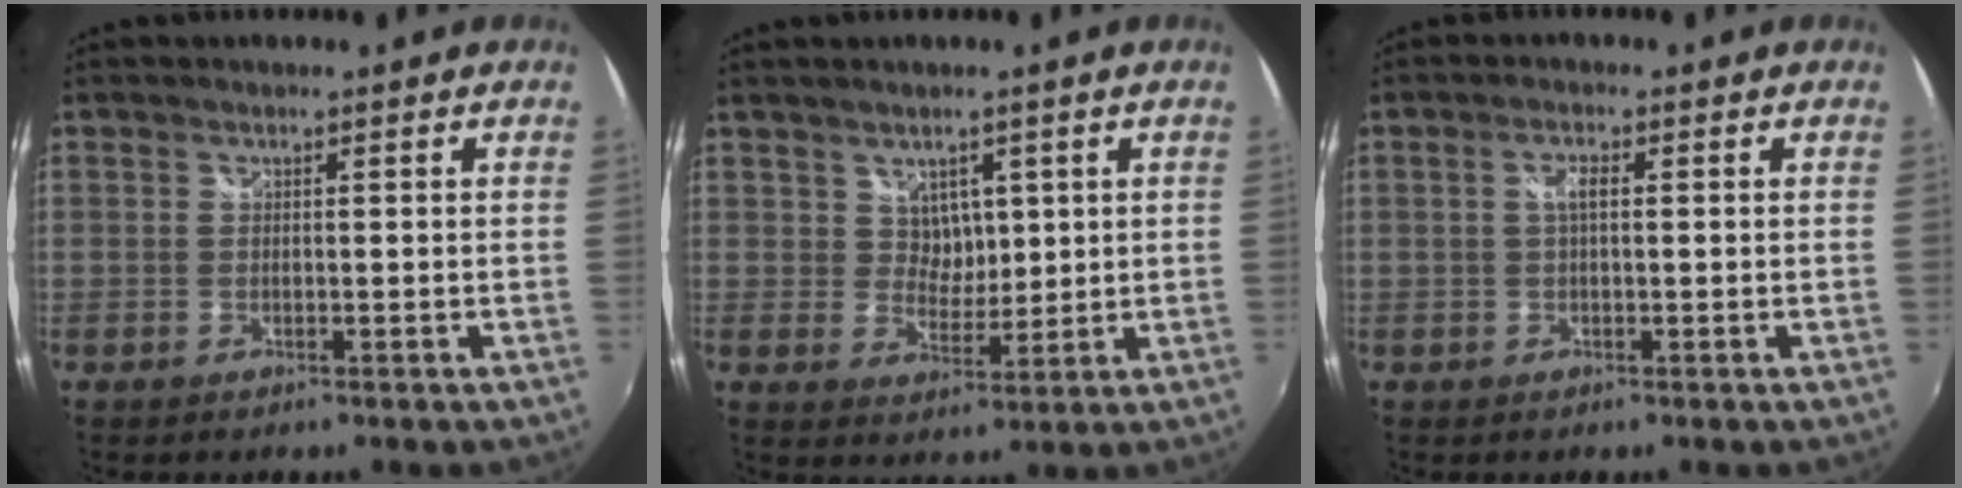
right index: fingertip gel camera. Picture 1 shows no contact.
{"total": 4.2, "force": [1.8, 3.4, 1.6], "torque": [-0.019, 0.000, 0.036]}
{"total": 2.4, "force": [0.4, 0.8, 2.2], "torque": [-0.041, 0.005, 0.004]}